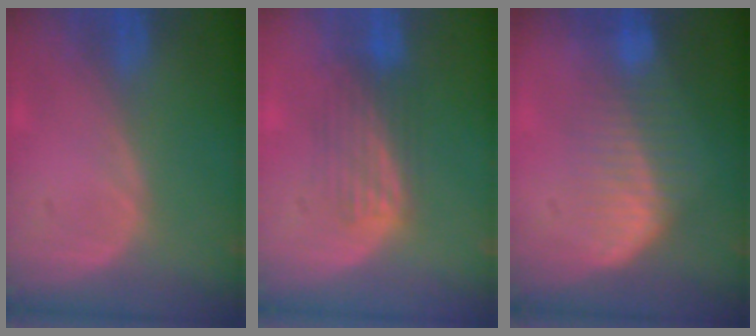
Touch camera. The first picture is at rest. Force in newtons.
{"total": 4.7, "press": 4.7, "slide": 0.3}
{"total": 7.1, "press": 6.6, "slide": 2.6}